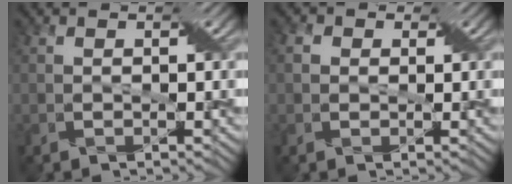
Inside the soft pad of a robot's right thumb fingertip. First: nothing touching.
{"total": 2.3, "force": [0.7, 2.1, 0.7], "torque": [-0.020, 0.005, -0.003]}